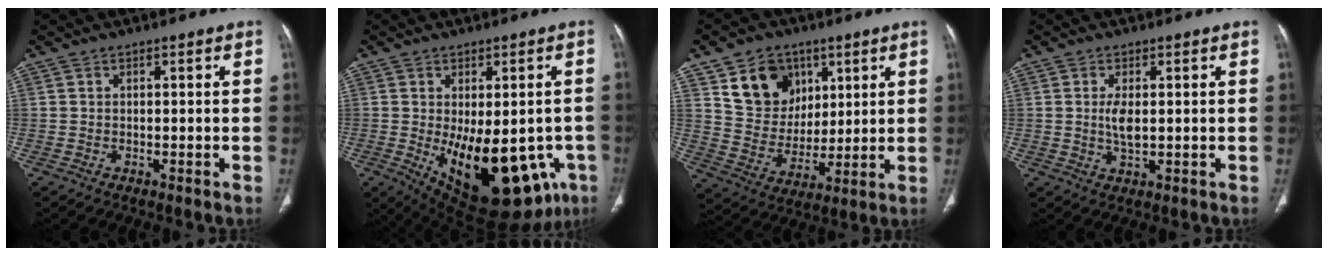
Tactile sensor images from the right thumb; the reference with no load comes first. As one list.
[{"total": 22.5, "force": [-7.2, 11.1, 18.2], "torque": [-0.197, -0.017, -0.071]}, {"total": 13.4, "force": [6.5, 10.5, 5.1], "torque": [-0.052, -0.032, 0.126]}, {"total": 3.6, "force": [0.4, 1.5, 3.3], "torque": [-0.067, -0.008, 0.010]}]